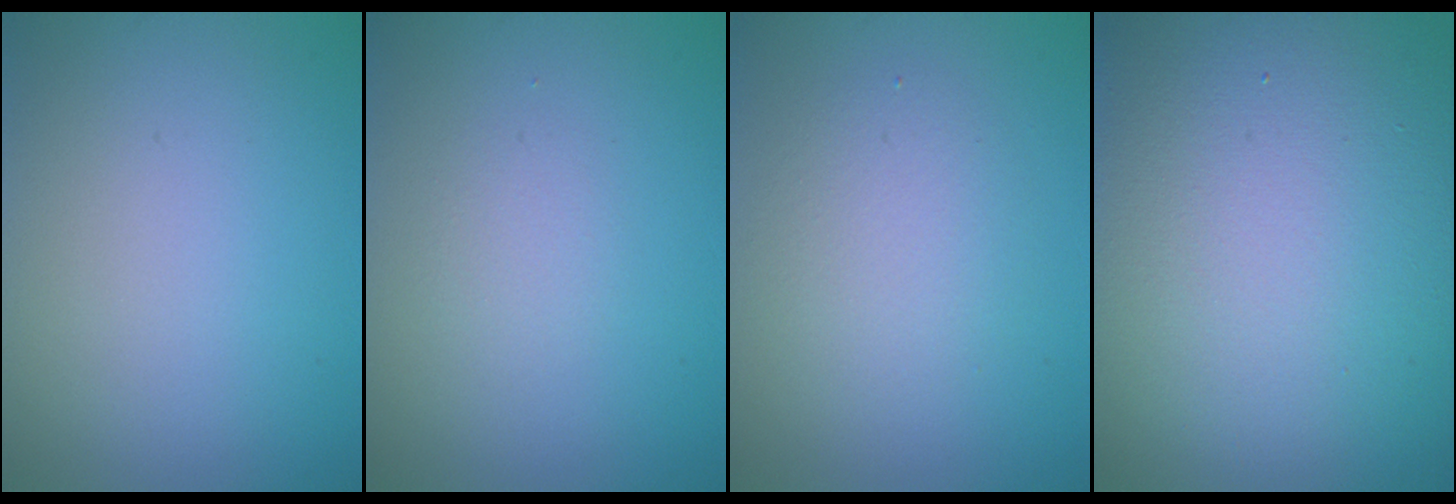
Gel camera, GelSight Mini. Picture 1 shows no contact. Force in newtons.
{"total": 1.1, "press": 1.1, "slide": 0.0}
{"total": 3.0, "press": 3.0, "slide": 0.2}
{"total": 23.2, "press": 23.2, "slide": 1.1}